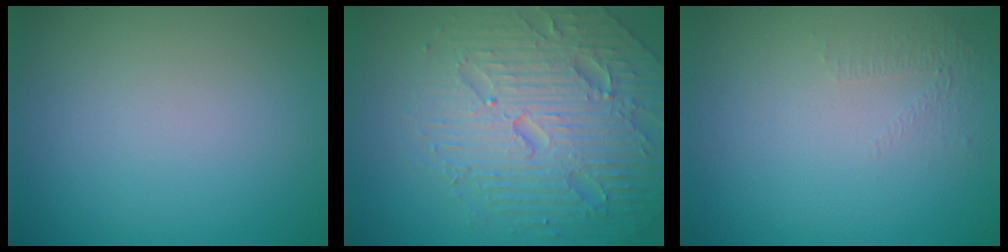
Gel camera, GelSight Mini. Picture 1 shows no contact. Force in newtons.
{"total": 7.4, "press": 7.3, "slide": 1.5}
{"total": 0.9, "press": 0.4, "slide": 0.8}